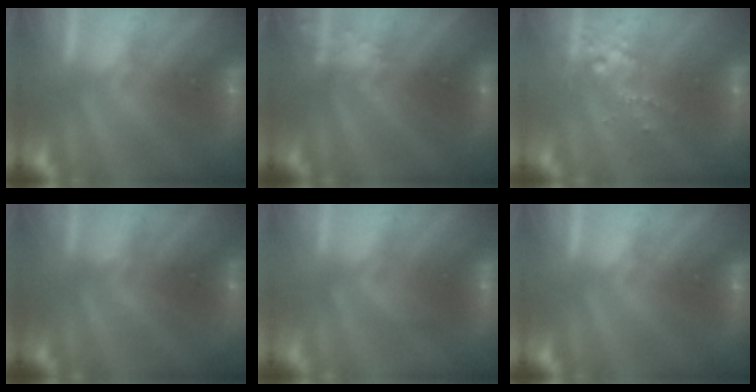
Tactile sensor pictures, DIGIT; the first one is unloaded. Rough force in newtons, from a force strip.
{"total": 2.4}
{"total": 2.6}
{"total": 2.7}
{"total": 2.6}
{"total": 0.0}